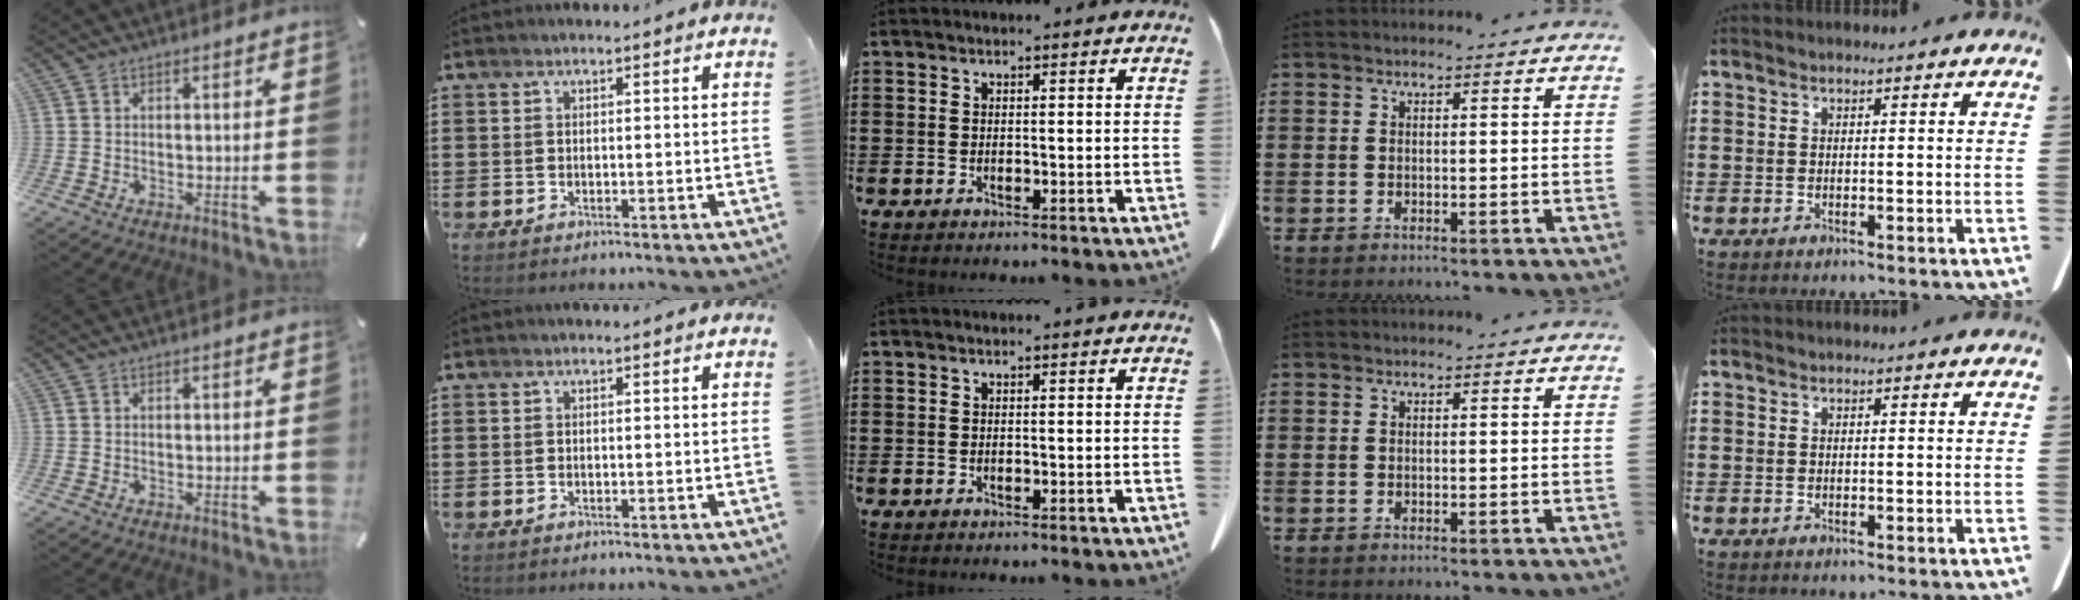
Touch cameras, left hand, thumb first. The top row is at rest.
{}